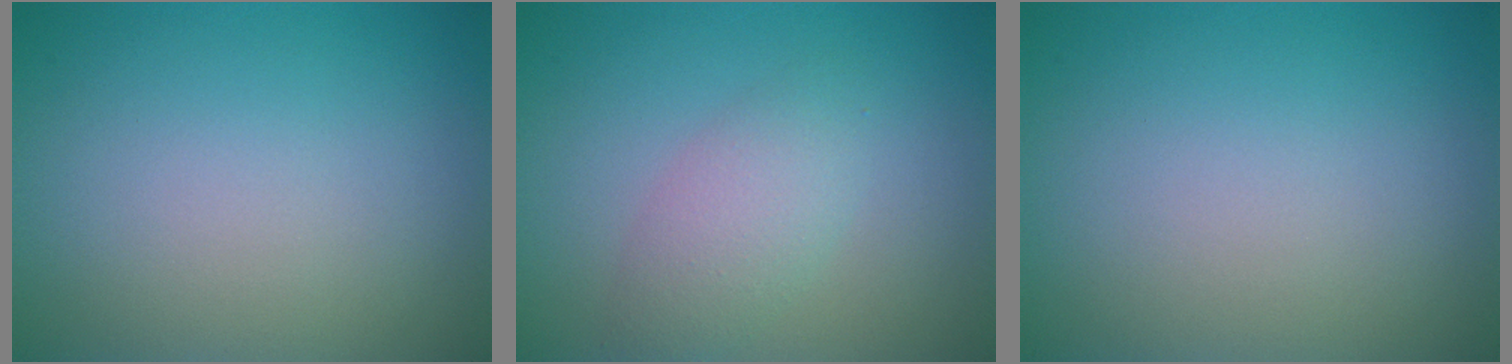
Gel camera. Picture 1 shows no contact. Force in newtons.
{"total": 2.7, "press": 2.7, "slide": 0.1}
{"total": 0.0}